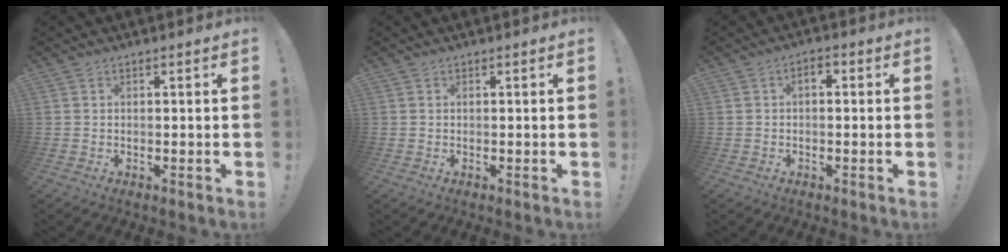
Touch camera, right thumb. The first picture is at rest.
{"total": 0.0}
{"total": 2.1, "force": [-0.7, 1.2, 1.6], "torque": [-0.022, 0.006, -0.016]}